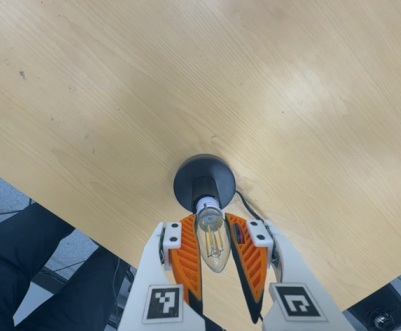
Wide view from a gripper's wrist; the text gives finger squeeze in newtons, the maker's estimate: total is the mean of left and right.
{"total": 13.2, "left": 12.6, "right": 13.8}